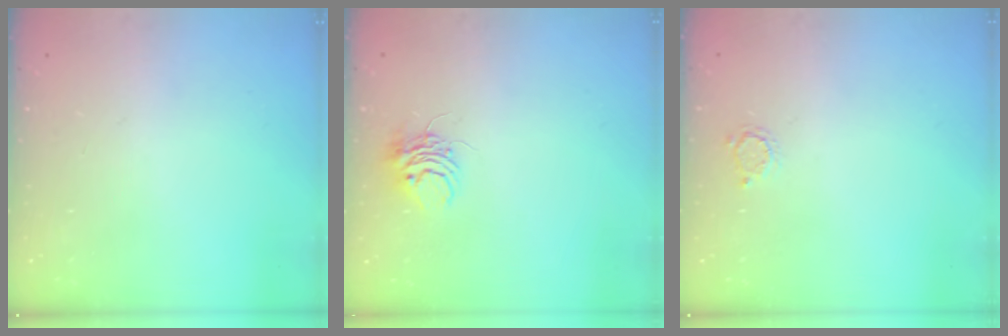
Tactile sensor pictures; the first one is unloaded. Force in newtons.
{"total": 5.5, "press": 5.5, "slide": 0.3}
{"total": 2.6, "press": 2.6, "slide": 0.4}